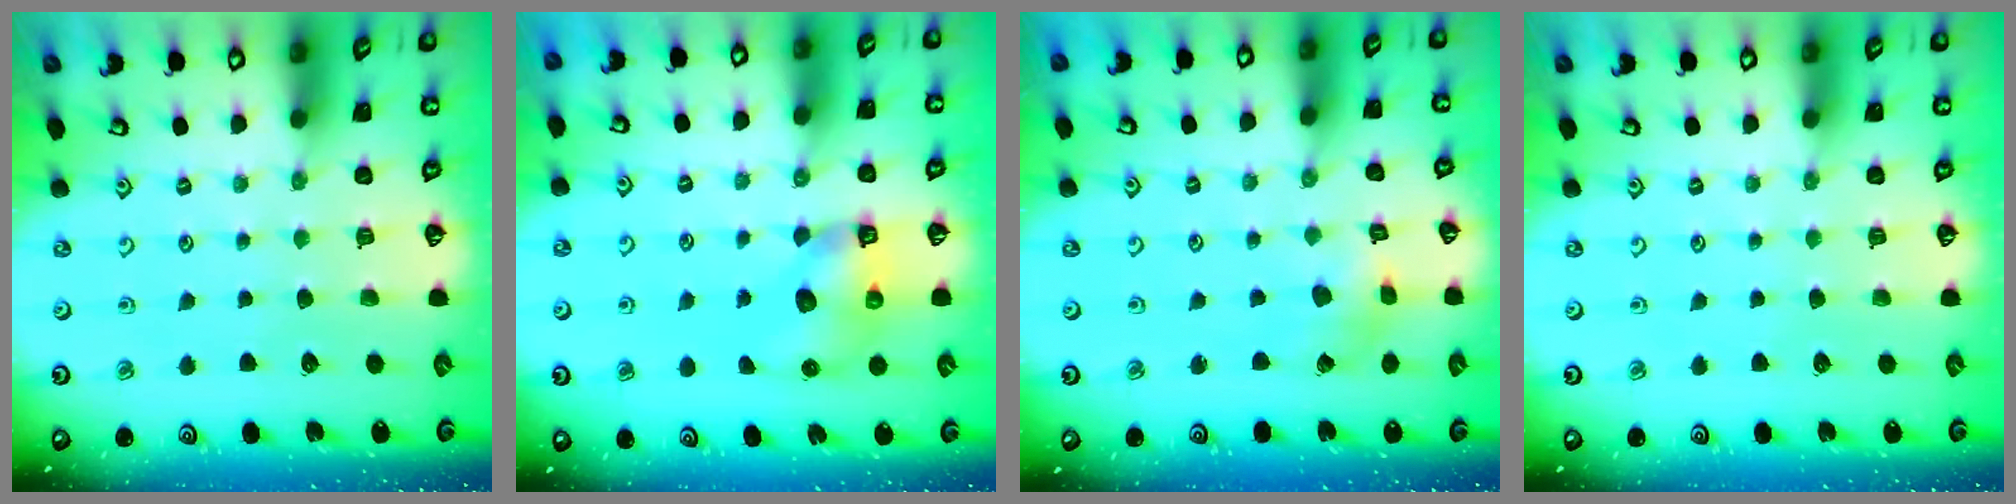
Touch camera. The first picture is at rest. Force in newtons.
{"total": 8.2, "press": 8.2, "slide": 0.7}
{"total": 3.1, "press": 3.1, "slide": 0.5}
{"total": 0.0}